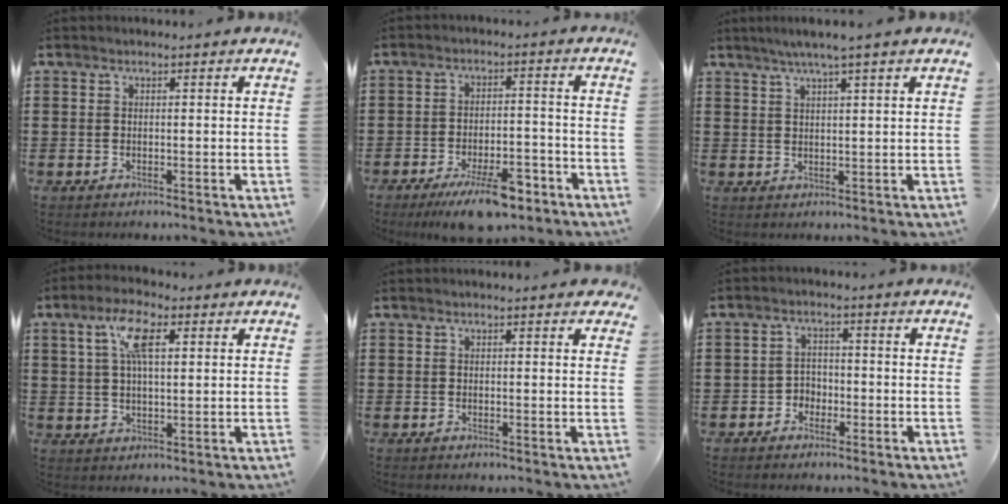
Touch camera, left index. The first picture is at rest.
{"total": 8.7, "force": [-5.8, 2.7, 5.9], "torque": [-0.098, 0.009, -0.099]}
{"total": 3.1, "force": [2.2, -0.6, 2.1], "torque": [-0.044, -0.001, 0.038]}
{"total": 7.0, "force": [2.9, 2.8, 5.7], "torque": [-0.124, 0.012, 0.049]}
{"total": 0.8, "force": [0.6, 0.2, 0.6], "torque": [-0.004, -0.001, 0.009]}
{"total": 2.5, "force": [-1.8, 1.7, 0.4], "torque": [-0.016, 0.005, -0.041]}